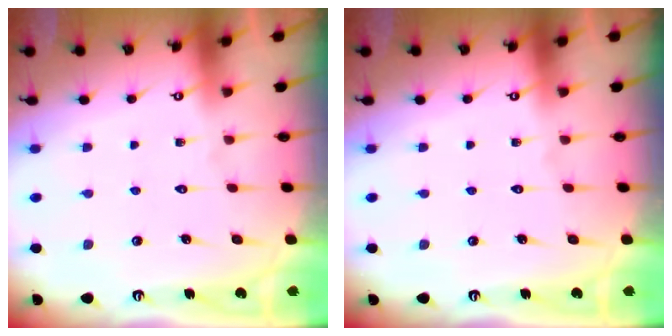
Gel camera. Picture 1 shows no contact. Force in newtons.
{"total": 0.0}